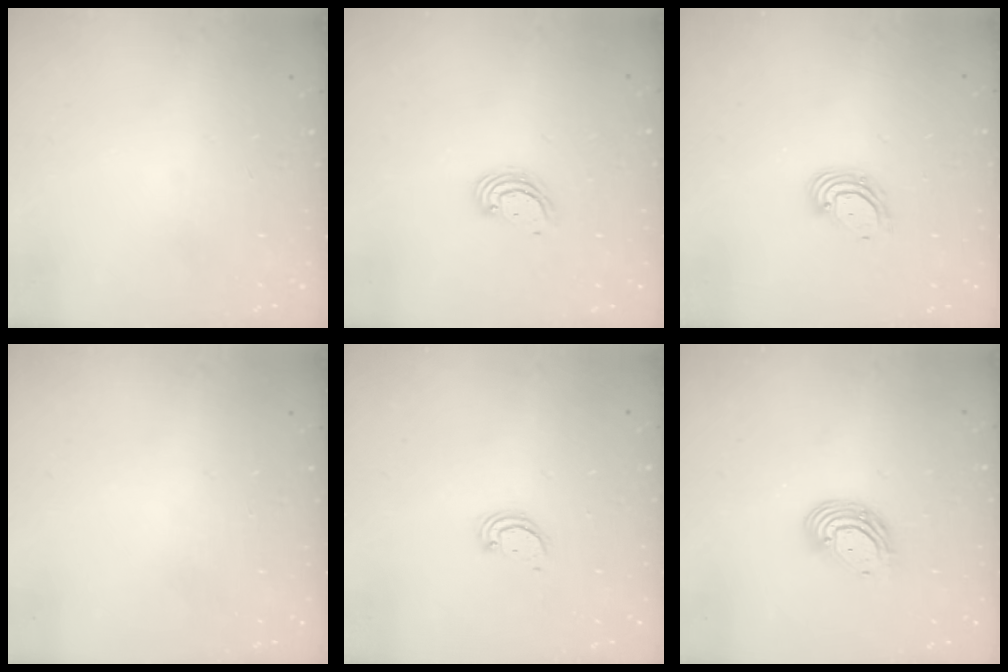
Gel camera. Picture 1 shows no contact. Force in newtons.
{"total": 3.5, "press": 3.5, "slide": 0.2}
{"total": 5.6, "press": 5.6, "slide": 0.7}
{"total": 0.0}
{"total": 2.4, "press": 2.4, "slide": 0.2}
{"total": 9.6, "press": 9.4, "slide": 1.9}